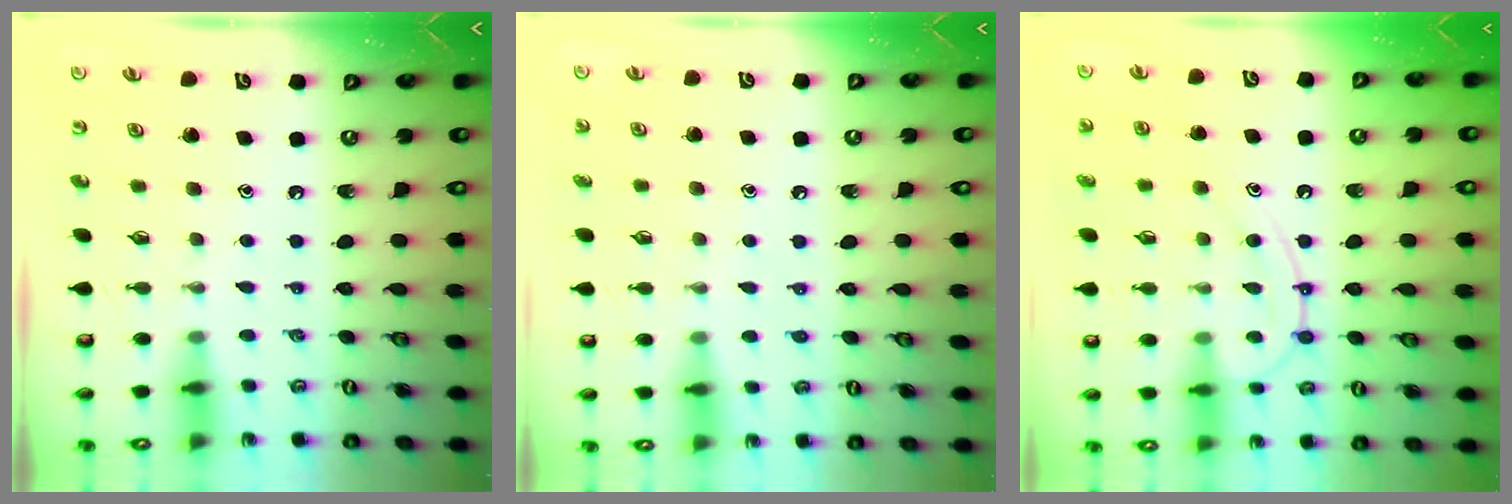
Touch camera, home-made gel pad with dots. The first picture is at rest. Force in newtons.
{"total": 3.1, "press": 3.1, "slide": 0.3}
{"total": 14.0, "press": 14.0, "slide": 1.3}